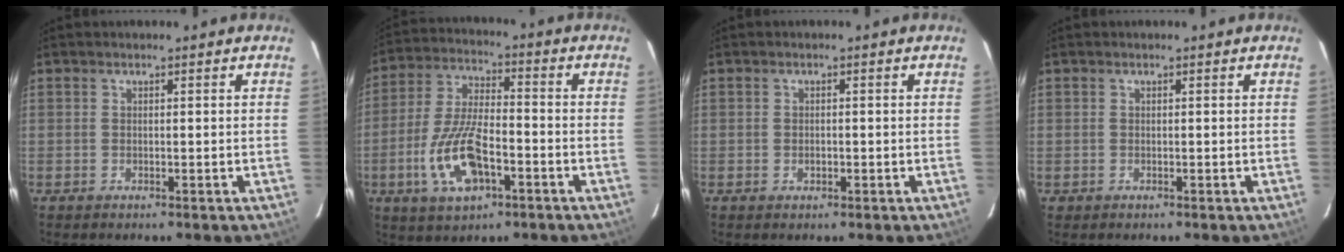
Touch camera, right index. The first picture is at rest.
{"total": 13.5, "force": [-5.0, 5.5, 11.2], "torque": [-0.240, -0.004, -0.090]}
{"total": 1.2, "force": [-0.3, 1.0, 0.5], "torque": [-0.009, 0.000, -0.004]}
{"total": 0.7, "force": [-0.2, 0.7, -0.1], "torque": [0.001, 0.002, -0.002]}